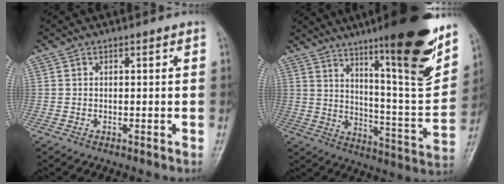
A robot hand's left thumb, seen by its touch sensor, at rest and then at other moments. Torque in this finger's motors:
{"motor_torque": [2.39, 0.85, 1.57, -1.20, 0.50]}